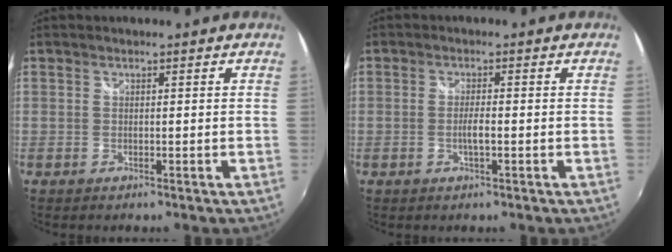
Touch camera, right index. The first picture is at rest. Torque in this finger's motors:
{"motor_torque": [0.09, 0.01, 0.17, 0.04]}